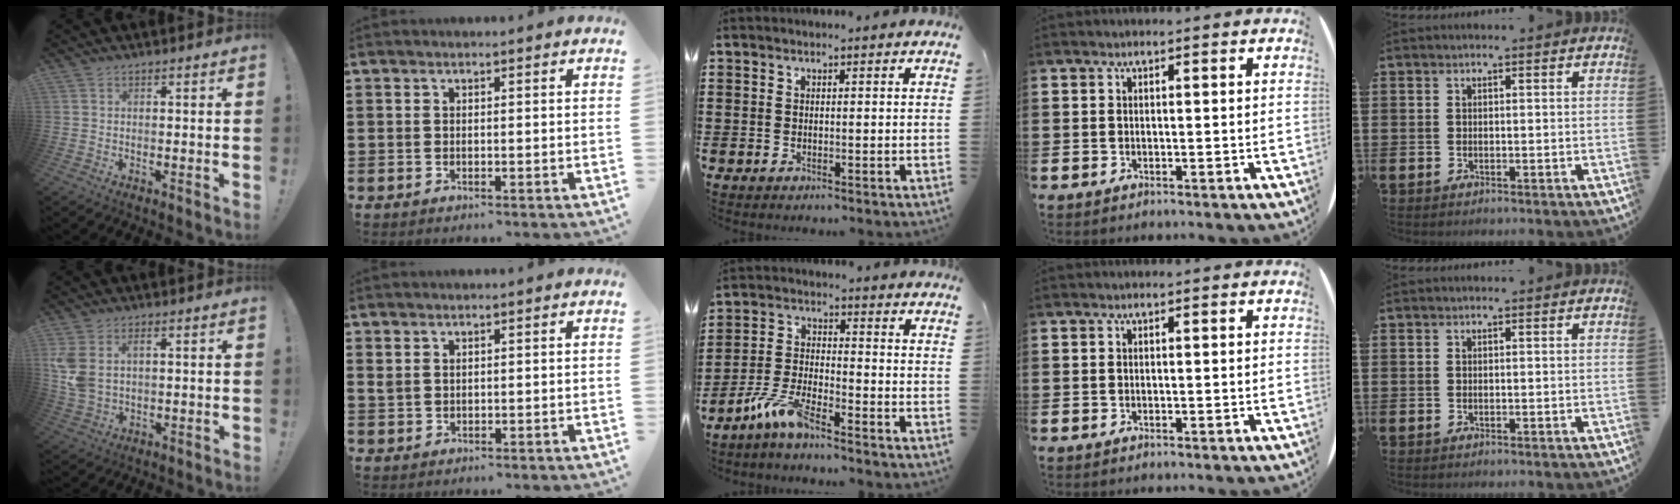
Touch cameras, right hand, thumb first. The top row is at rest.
{"thumb": {"total": 6.6, "force": [2.5, 4.2, 4.4], "torque": [-0.089, -0.010, 0.048]}, "index": {"total": 1.2, "force": [0.9, 0.7, 0.2], "torque": [-0.006, 0.003, 0.019]}, "middle": {"total": 6.2, "force": [-5.0, 0.8, 3.5], "torque": [-0.086, -0.006, -0.100]}}